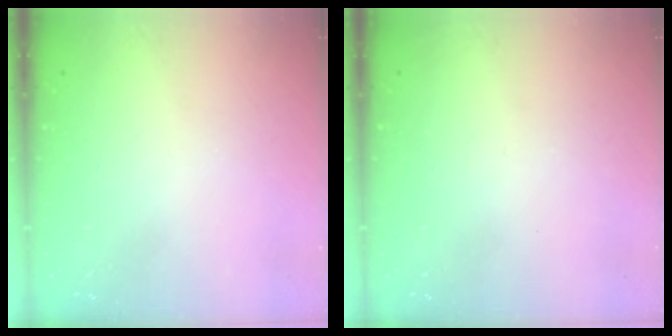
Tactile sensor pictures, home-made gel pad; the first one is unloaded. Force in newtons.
{"total": 0.0}